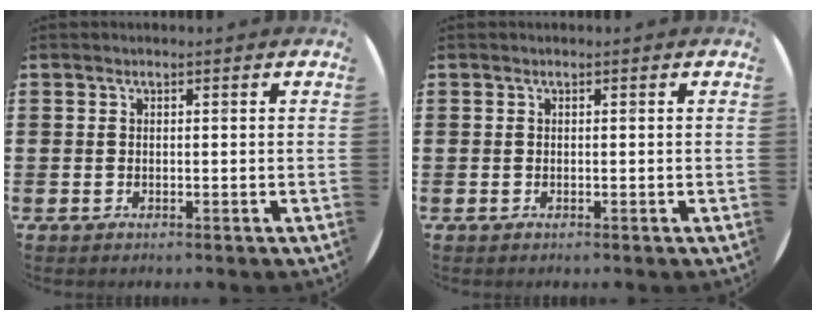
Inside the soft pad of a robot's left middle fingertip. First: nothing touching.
{"total": 0.0}